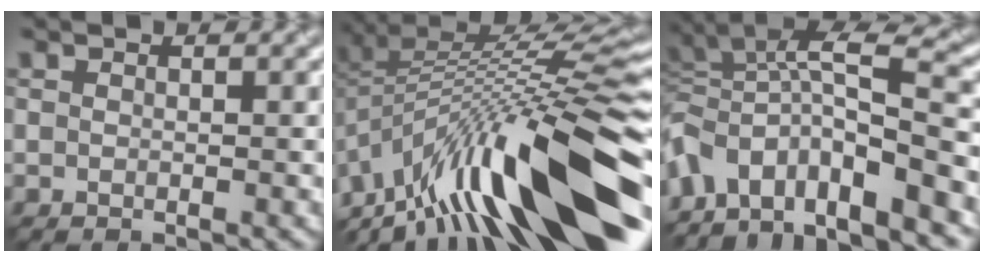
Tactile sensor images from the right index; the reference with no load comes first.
{"total": 15.0, "force": [-7.2, 4.1, 12.5], "torque": [-0.207, 0.037, -0.124]}
{"total": 11.1, "force": [-7.4, 4.3, 7.1], "torque": [-0.136, 0.018, -0.118]}